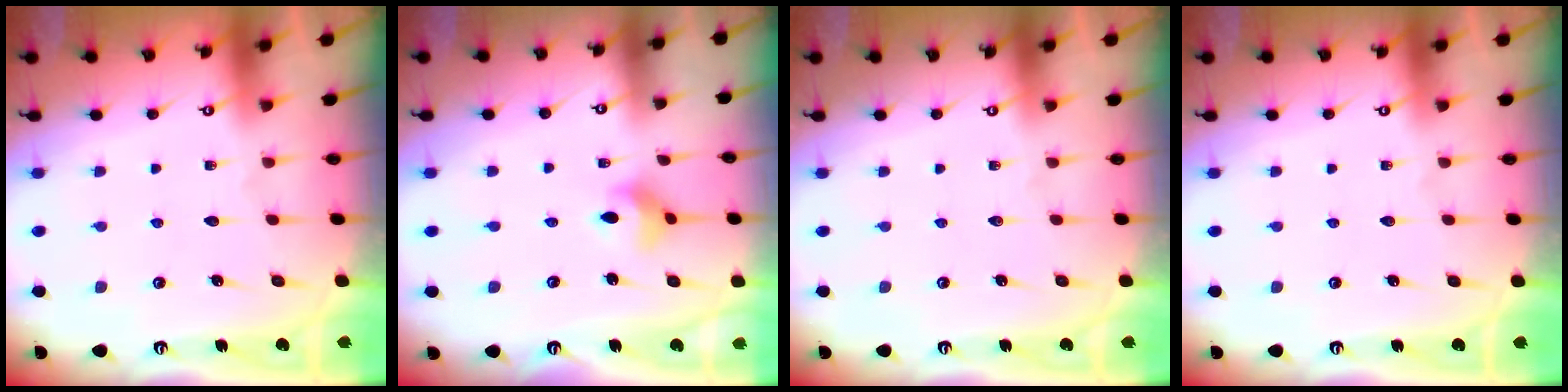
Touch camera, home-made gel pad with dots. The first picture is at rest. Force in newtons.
{"total": 5.9, "press": 5.8, "slide": 1.4}
{"total": 0.0}
{"total": 0.0}